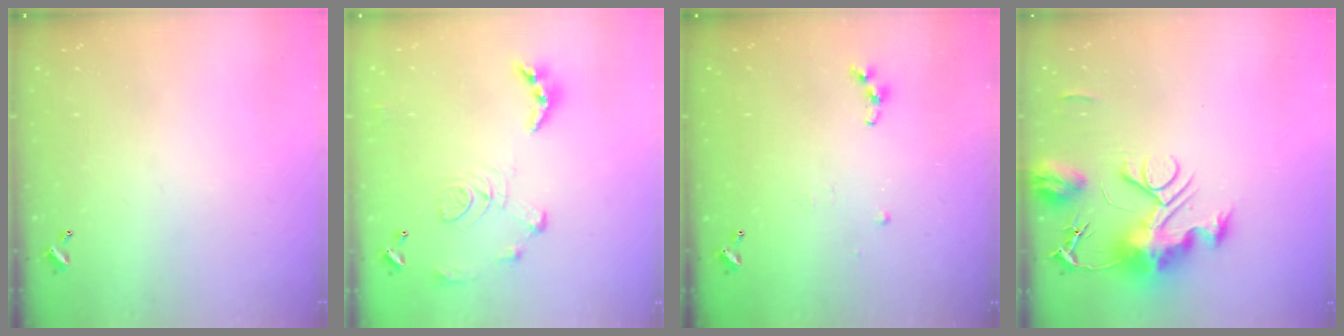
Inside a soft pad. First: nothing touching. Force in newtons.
{"total": 11.4, "press": 11.3, "slide": 1.0}
{"total": 7.2, "press": 7.1, "slide": 0.7}
{"total": 12.6, "press": 12.6, "slide": 1.2}